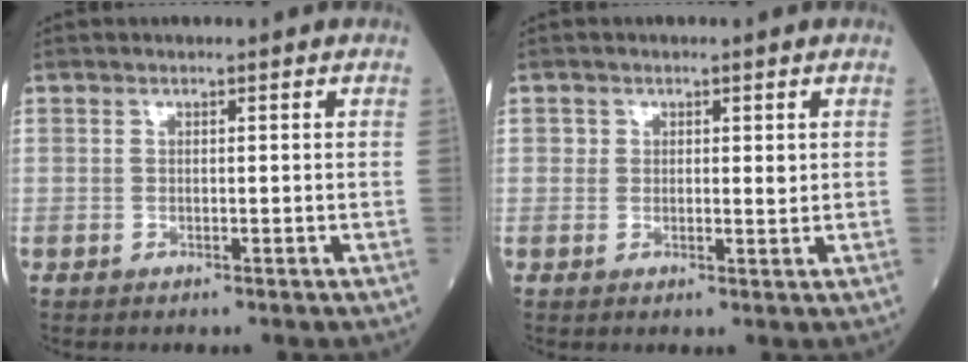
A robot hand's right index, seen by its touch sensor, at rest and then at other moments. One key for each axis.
{"total": 1.7, "fx": 0.5, "fy": 1.1, "fz": 1.1, "tx": -0.010, "ty": -0.002, "tz": 0.004}